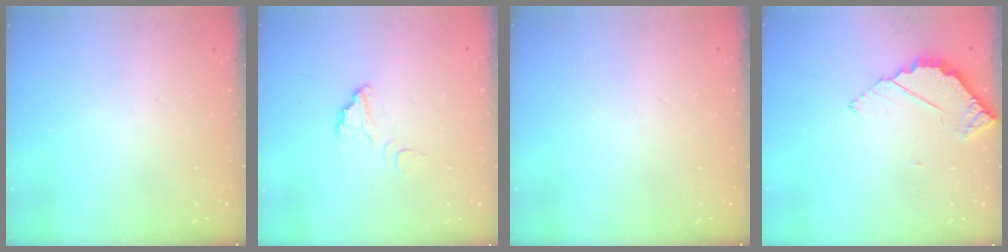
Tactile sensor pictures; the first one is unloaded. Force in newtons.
{"total": 4.1, "press": 4.1, "slide": 0.3}
{"total": 0.0}
{"total": 3.8, "press": 3.8, "slide": 0.3}